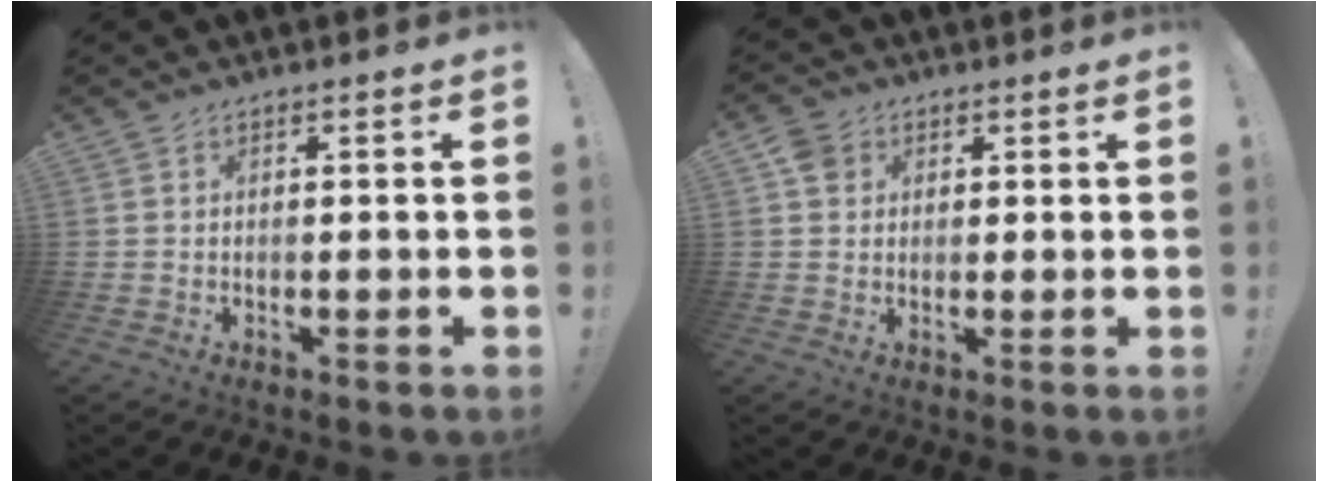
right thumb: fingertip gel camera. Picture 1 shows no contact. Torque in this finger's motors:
{"motor_torque": [0.44, 0.56, 0.31, 0.02, -0.05]}